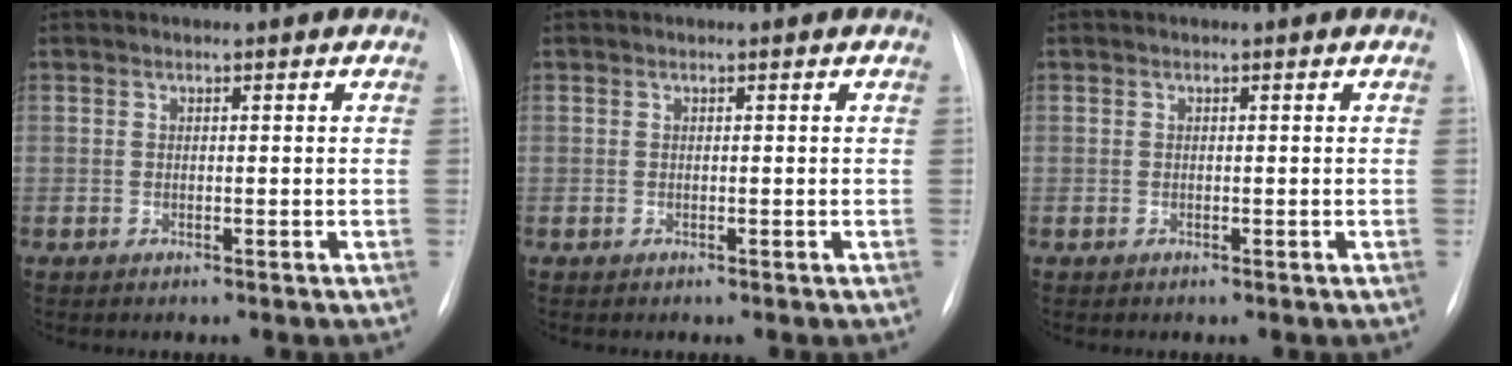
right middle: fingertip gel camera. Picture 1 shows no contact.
{"total": 0.0}
{"total": 0.0}